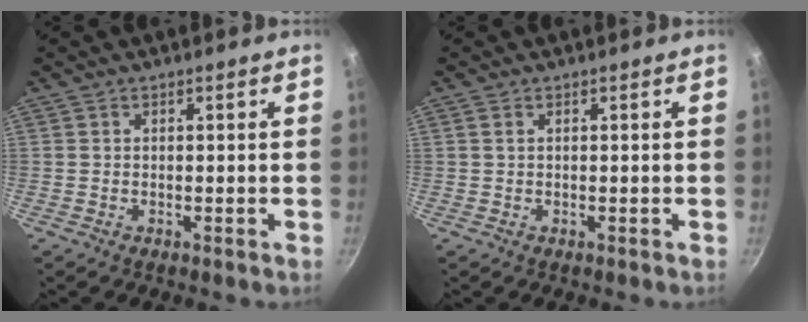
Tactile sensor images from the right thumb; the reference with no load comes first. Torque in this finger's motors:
{"motor_torque": [0.17, -0.09, -0.02, 0.63, 0.07]}